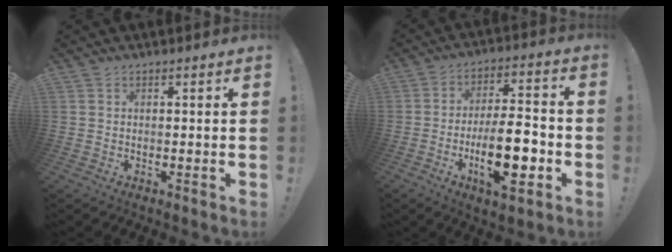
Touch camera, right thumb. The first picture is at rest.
{"total": 16.7, "force": [-5.3, 6.0, 14.6], "torque": [-0.245, 0.012, -0.088]}